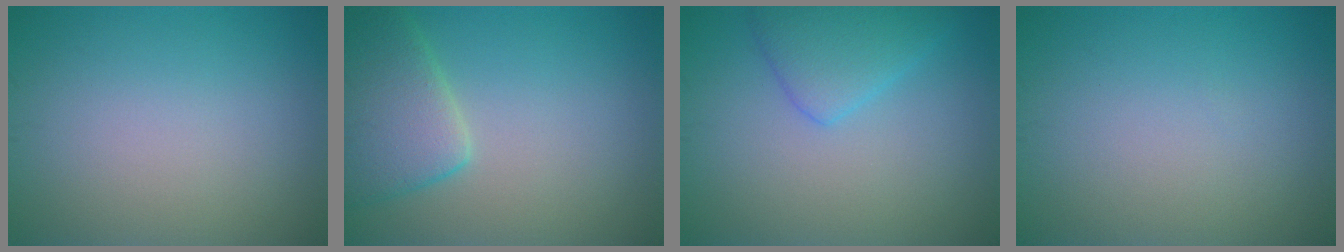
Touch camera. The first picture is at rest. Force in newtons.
{"total": 5.3, "press": 5.3, "slide": 0.4}
{"total": 3.3, "press": 3.3, "slide": 0.1}
{"total": 0.0}